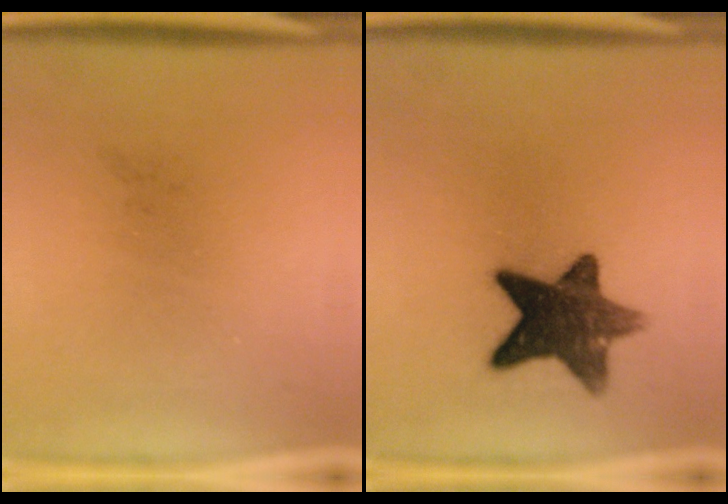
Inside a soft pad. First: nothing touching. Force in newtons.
{"total": 12.3}